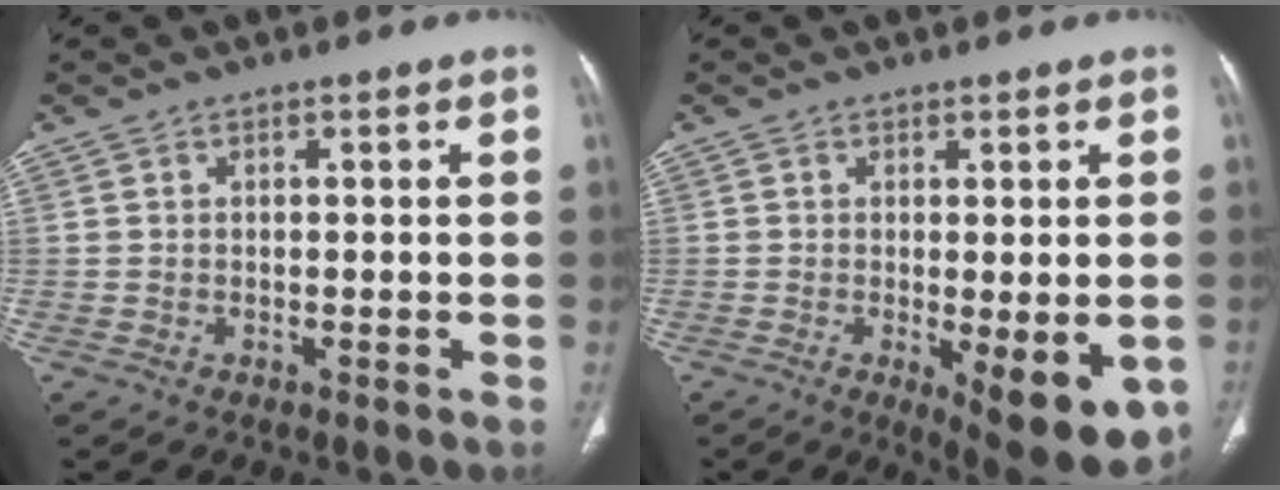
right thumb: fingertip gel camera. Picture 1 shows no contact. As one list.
[{"total": 11.6, "force": [-3.7, 4.1, 10.2], "torque": [-0.126, -0.021, -0.041]}]